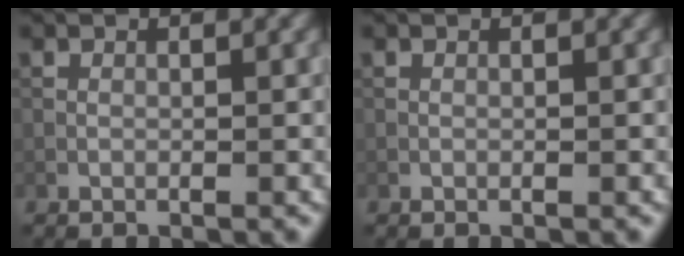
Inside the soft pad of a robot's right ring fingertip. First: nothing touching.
{"total": 0.0}